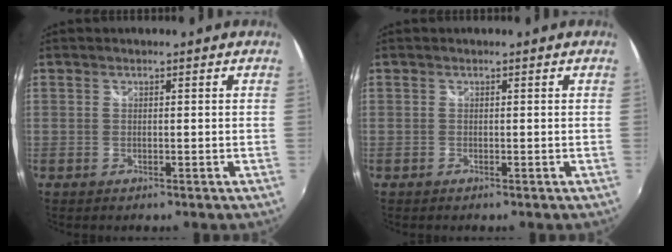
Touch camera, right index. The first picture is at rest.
{"total": 0.0}